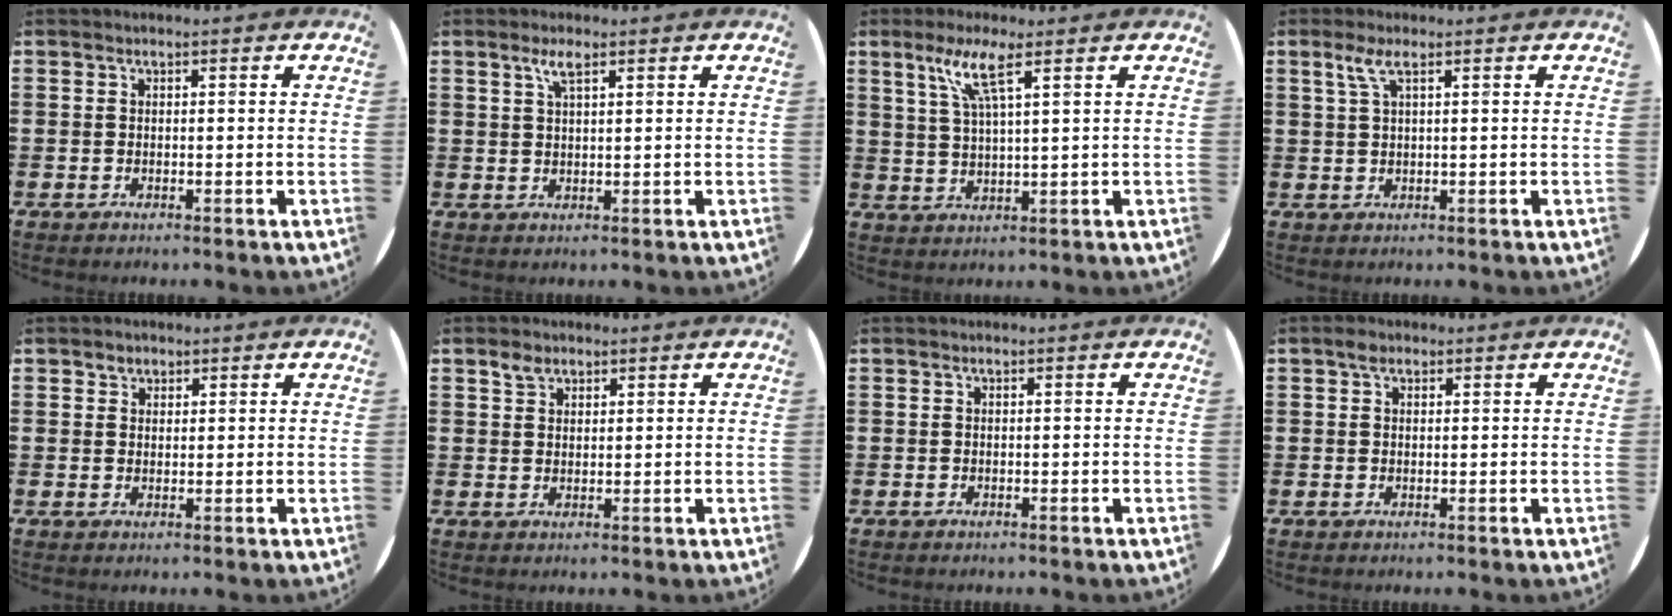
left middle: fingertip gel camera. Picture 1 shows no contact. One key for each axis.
{"total": 2.7, "fx": 1.7, "fy": 0.5, "fz": 2.0, "tx": -0.041, "ty": 0.006, "tz": 0.028}
{"total": 5.9, "fx": 3.5, "fy": 0.6, "fz": 4.7, "tx": -0.101, "ty": 0.008, "tz": 0.057}
{"total": 2.2, "fx": 1.1, "fy": 0.3, "fz": 1.8, "tx": -0.038, "ty": 0.005, "tz": 0.018}
{"total": 1.6, "fx": 1.3, "fy": 0.9, "fz": 0.0, "tx": 0.008, "ty": 0.000, "tz": 0.024}
{"total": 2.0, "fx": 1.6, "fy": 1.1, "fz": 0.5, "tx": -0.004, "ty": 0.001, "tz": 0.029}
{"total": 0.0}
{"total": 1.3, "fx": 0.9, "fy": 0.8, "fz": 0.6, "tx": -0.004, "ty": 0.002, "tz": 0.015}